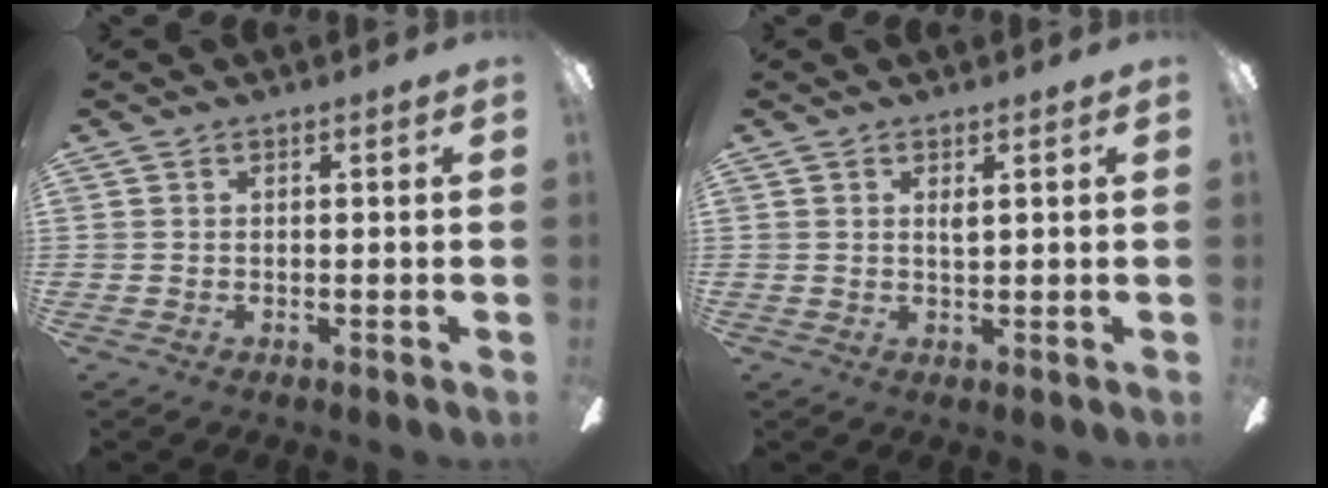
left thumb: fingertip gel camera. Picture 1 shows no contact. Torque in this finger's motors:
{"motor_torque": [-0.10, -0.21, -0.08, 0.29, 0.03]}